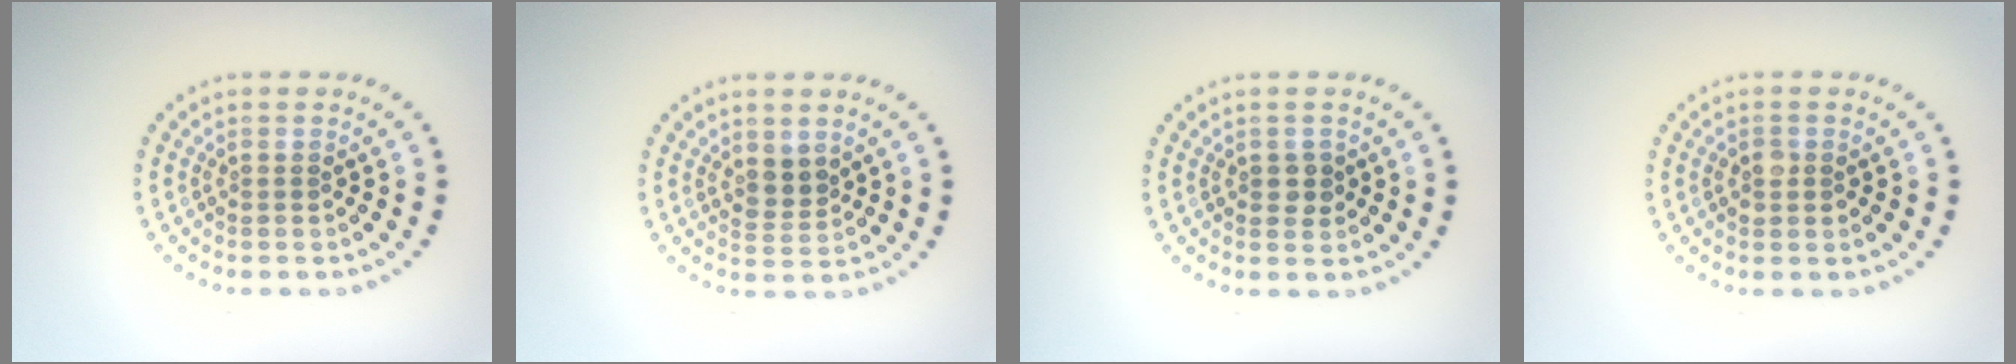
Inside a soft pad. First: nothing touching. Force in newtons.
{"total": 2.0, "press": 1.6, "slide": 1.2}
{"total": 1.3, "press": 1.3, "slide": 0.3}
{"total": 1.3, "press": 1.3, "slide": 0.2}